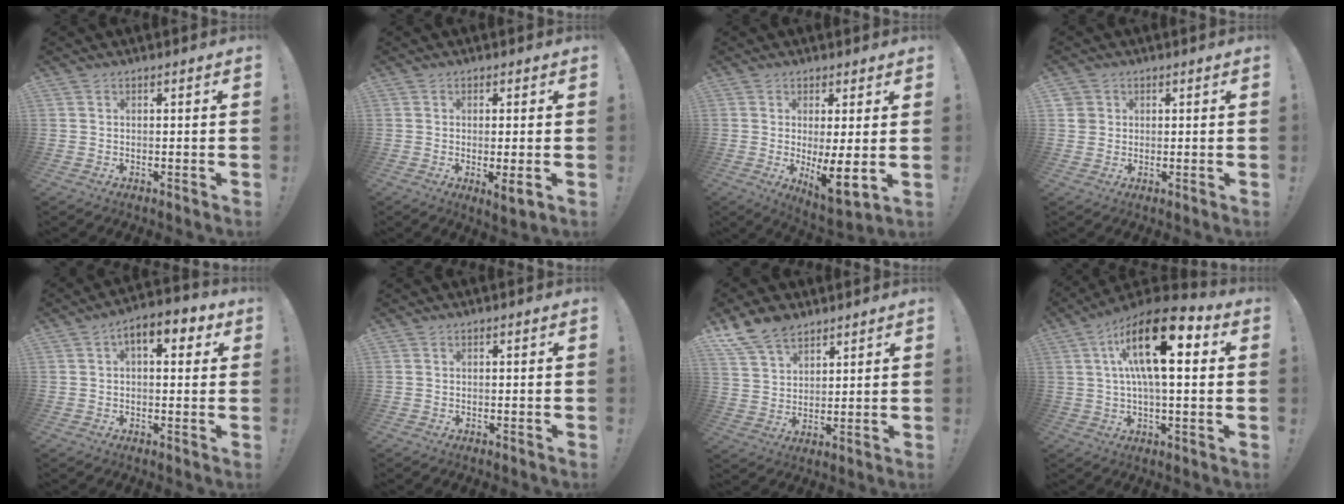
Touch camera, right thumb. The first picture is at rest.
{"total": 4.3, "force": [-0.3, 0.1, 4.3], "torque": [-0.057, -0.014, -0.001]}
{"total": 8.6, "force": [0.1, 1.8, 8.4], "torque": [-0.119, -0.032, 0.004]}
{"total": 2.8, "force": [1.0, 2.5, 0.6], "torque": [-0.015, 0.004, 0.019]}
{"total": 7.5, "force": [2.6, 3.8, 6.0], "torque": [-0.078, -0.007, 0.040]}
{"total": 0.0}
{"total": 10.7, "force": [8.2, 5.9, 3.6], "torque": [-0.070, -0.048, 0.163]}
{"total": 20.3, "force": [6.0, 7.4, 17.9], "torque": [-0.296, -0.019, 0.092]}